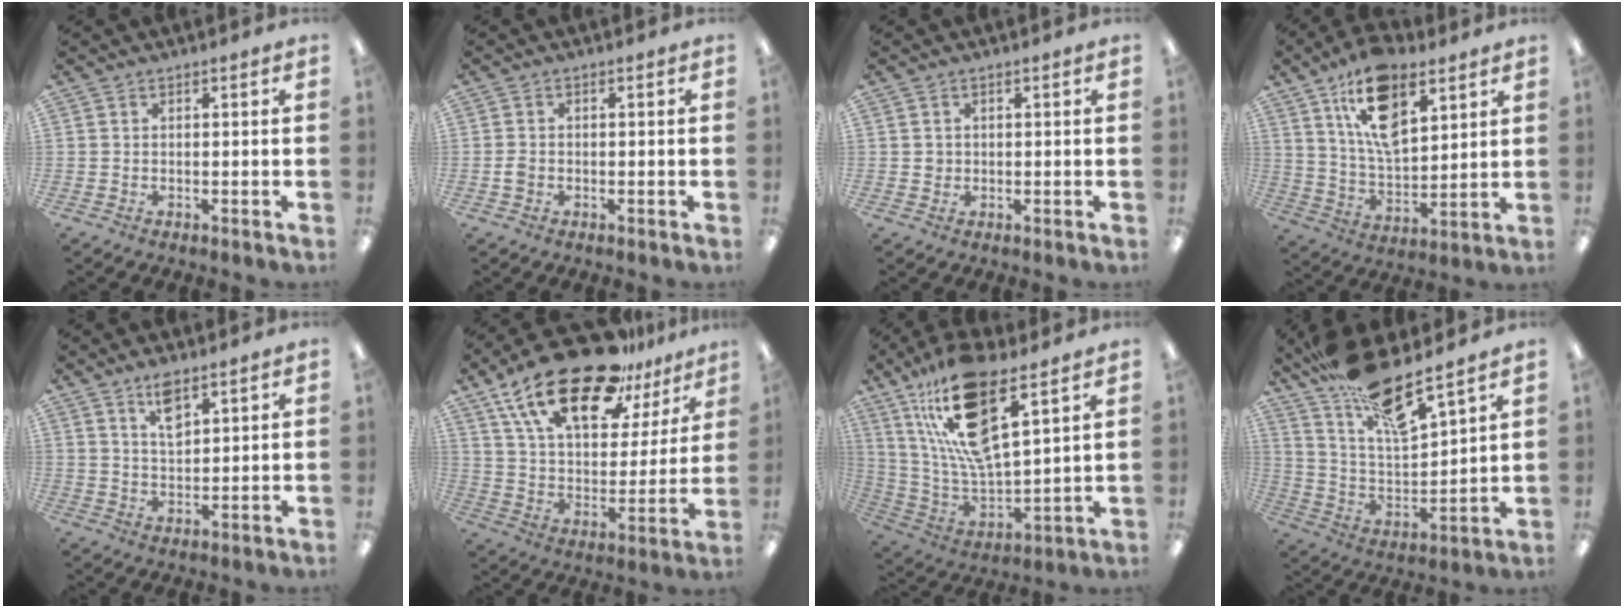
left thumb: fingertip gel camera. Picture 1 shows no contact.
{"total": 1.7, "force": [-0.6, 1.4, 0.9], "torque": [-0.016, 0.004, -0.012]}
{"total": 1.4, "force": [0.1, 1.3, 0.3], "torque": [-0.007, 0.007, -0.001]}
{"total": 16.4, "force": [9.1, 8.4, 10.7], "torque": [-0.181, -0.023, 0.163]}
{"total": 4.9, "force": [3.3, 2.1, 3.0], "torque": [-0.043, -0.013, 0.054]}
{"total": 23.6, "force": [16.7, 9.4, 13.8], "torque": [-0.251, -0.099, 0.290]}
{"total": 20.4, "force": [12.7, 6.7, 14.5], "torque": [-0.288, -0.067, 0.214]}
{"total": 18.4, "force": [14.5, 4.3, 10.6], "torque": [-0.199, -0.091, 0.250]}